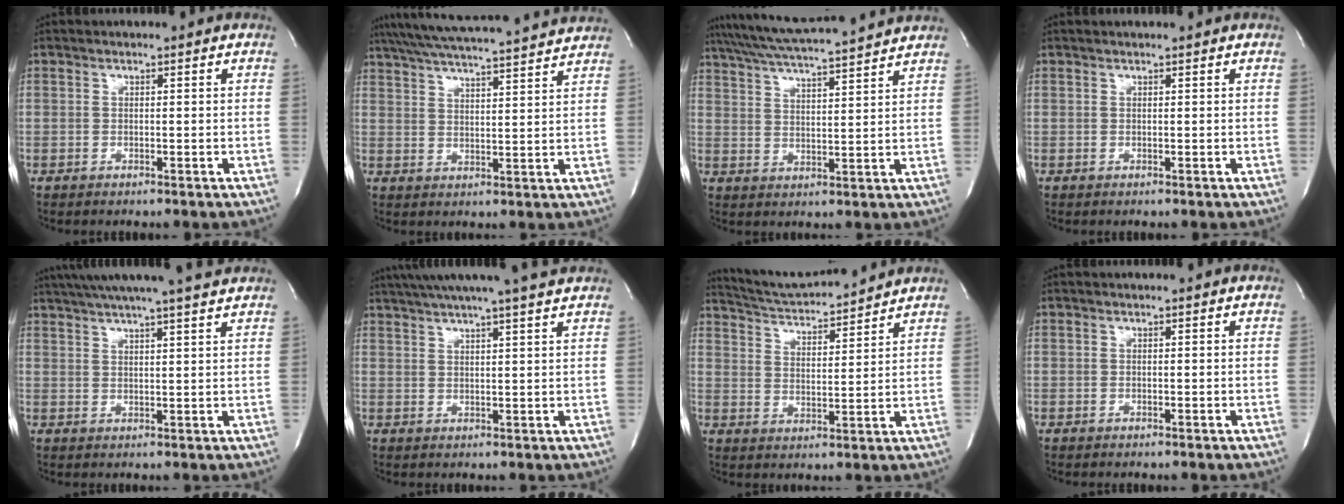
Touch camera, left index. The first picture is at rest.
{"total": 18.9, "force": [17.3, 0.5, 7.7], "torque": [-0.139, 0.015, 0.237]}
{"total": 15.0, "force": [13.5, -0.2, 6.6], "torque": [-0.126, 0.015, 0.198]}
{"total": 0.6, "force": [-0.6, -0.1, 0.1], "torque": [0.000, 0.003, -0.006]}
{"total": 14.4, "force": [12.6, -0.6, 6.9], "torque": [-0.121, 0.006, 0.169]}
{"total": 12.8, "force": [11.0, -1.1, 6.4], "torque": [-0.112, 0.005, 0.146]}
{"total": 11.1, "force": [10.6, 0.3, 3.2], "torque": [-0.062, 0.007, 0.171]}
{"total": 0.0}